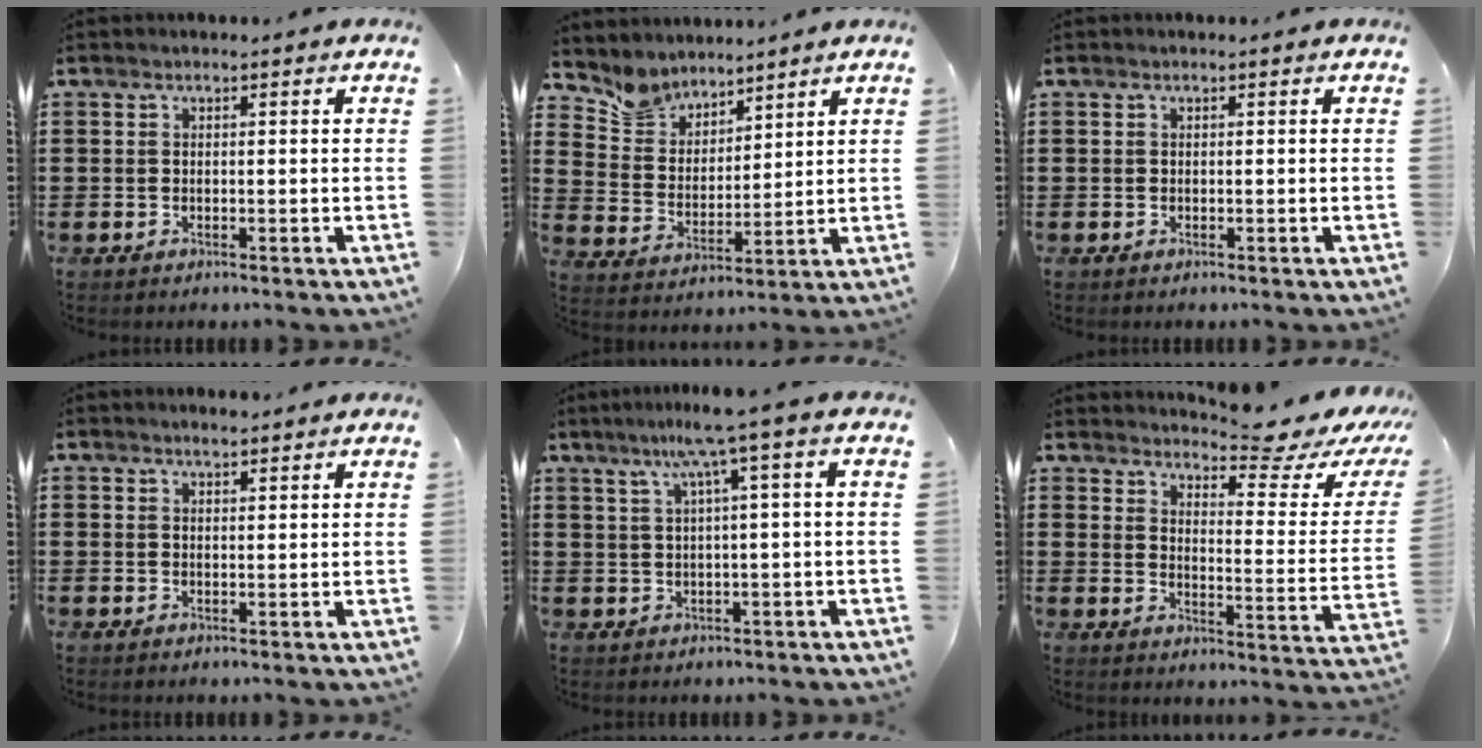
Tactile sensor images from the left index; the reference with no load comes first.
{"total": 6.3, "force": [5.6, 2.9, 0.0], "torque": [-0.038, -0.026, 0.106]}
{"total": 0.0}
{"total": 1.4, "force": [1.3, 0.1, 0.5], "torque": [-0.011, 0.001, 0.025]}
{"total": 6.3, "force": [2.5, -0.4, 5.8], "torque": [-0.116, 0.004, 0.039]}
{"total": 7.1, "force": [6.4, 0.4, 3.0], "torque": [-0.049, -0.053, 0.103]}